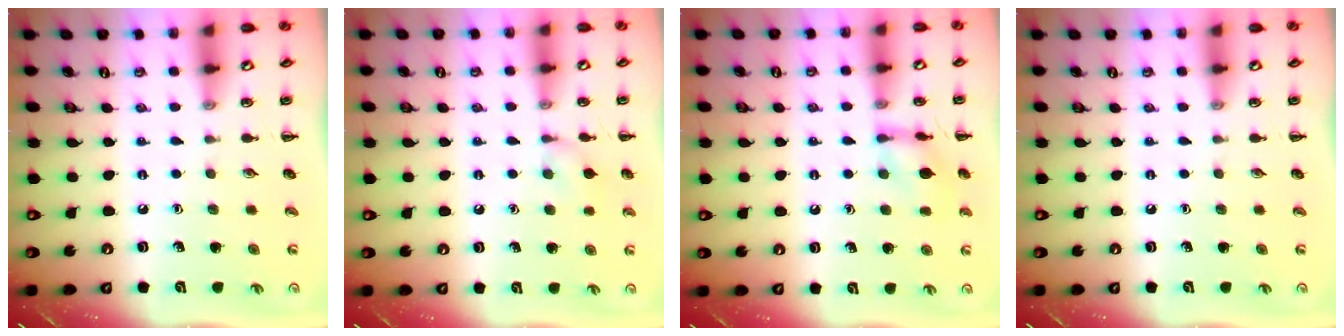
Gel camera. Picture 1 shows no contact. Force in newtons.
{"total": 6.6, "press": 6.4, "slide": 1.5}
{"total": 10.3, "press": 10.3, "slide": 0.4}
{"total": 0.0}